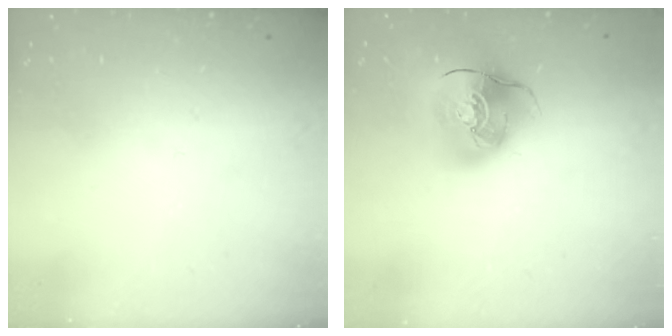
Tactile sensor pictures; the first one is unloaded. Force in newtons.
{"total": 11.7, "press": 11.5, "slide": 1.8}